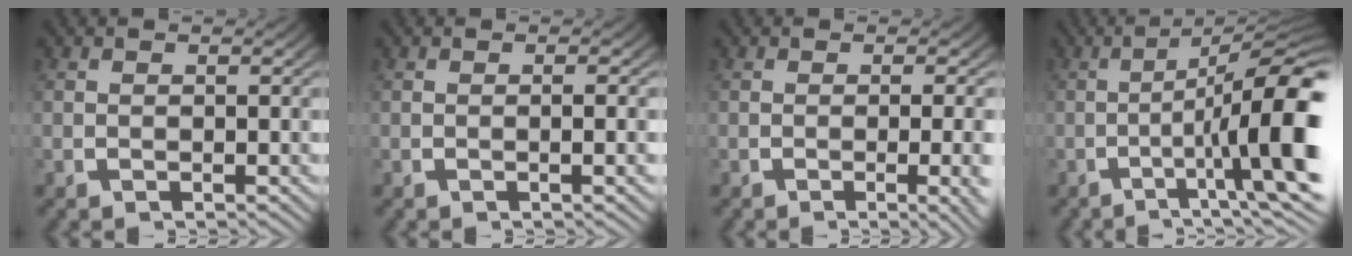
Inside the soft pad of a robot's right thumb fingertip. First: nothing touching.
{"total": 1.0, "force": [0.1, -0.3, 0.9], "torque": [-0.020, 0.005, -0.001]}
{"total": 3.1, "force": [-0.7, 0.4, 3.0], "torque": [-0.040, 0.001, -0.013]}
{"total": 11.3, "force": [-1.4, 4.4, 10.3], "torque": [-0.150, -0.021, -0.020]}